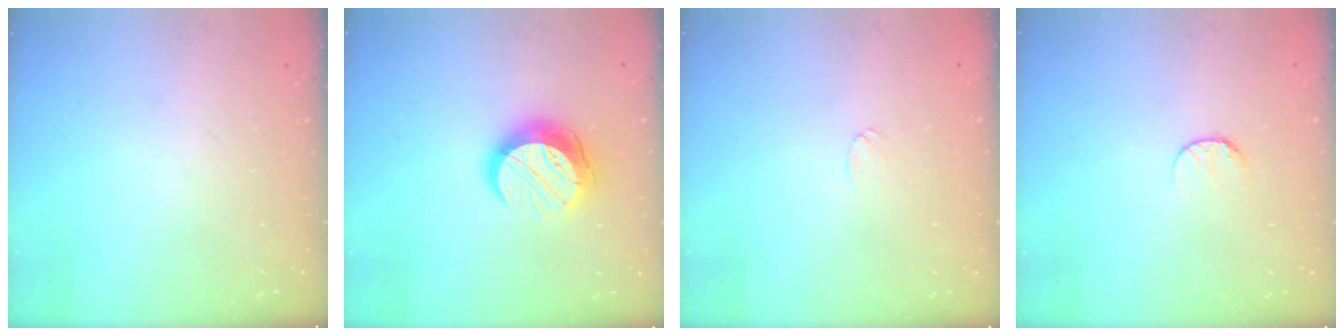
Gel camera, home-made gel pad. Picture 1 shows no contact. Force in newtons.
{"total": 12.2, "press": 12.2, "slide": 0.9}
{"total": 4.8, "press": 4.8, "slide": 0.4}
{"total": 6.3, "press": 6.3, "slide": 0.6}